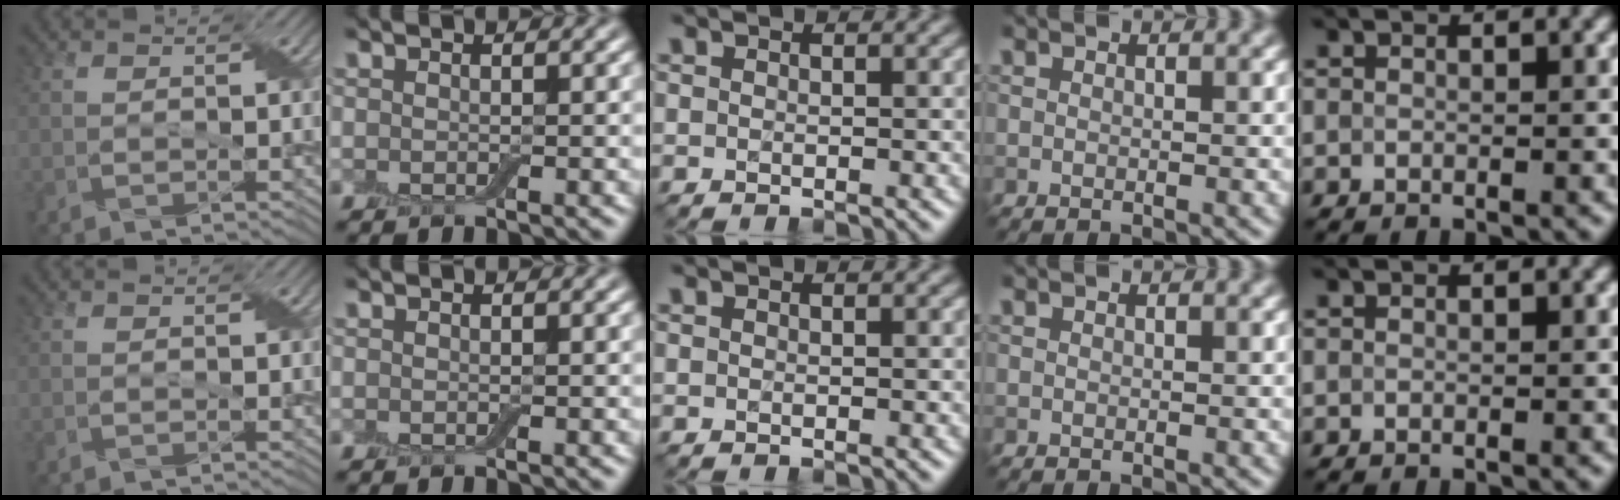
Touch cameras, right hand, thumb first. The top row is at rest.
{}